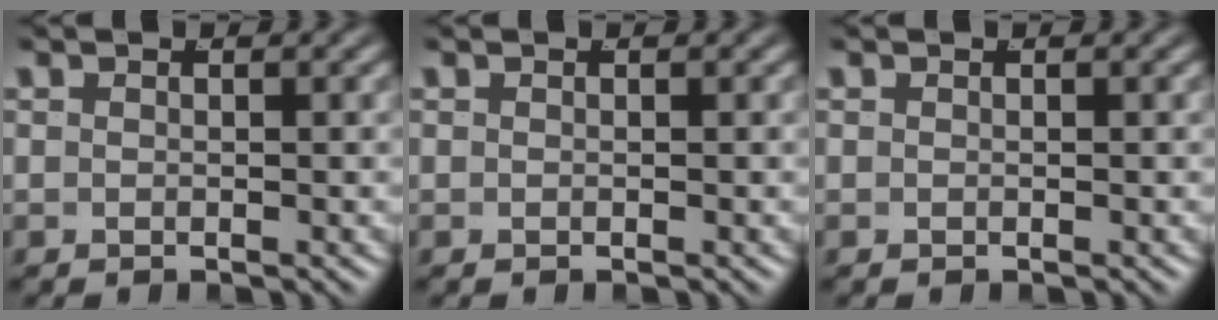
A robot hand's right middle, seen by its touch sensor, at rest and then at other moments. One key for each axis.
{"total": 0.0}
{"total": 0.0}